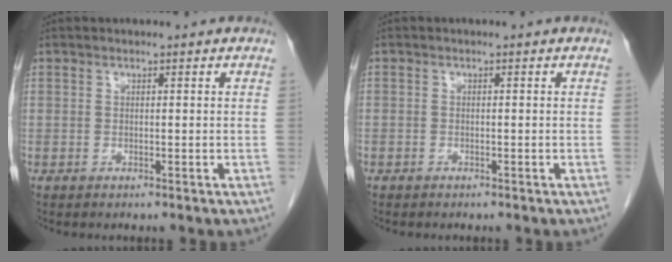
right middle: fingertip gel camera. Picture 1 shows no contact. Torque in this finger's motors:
{"motor_torque": [1.07, -1.05, 0.01, -0.11]}